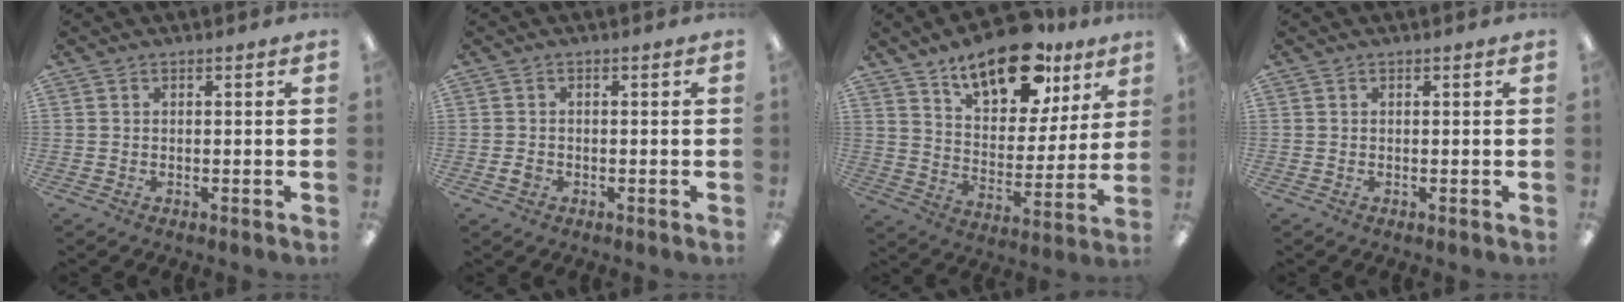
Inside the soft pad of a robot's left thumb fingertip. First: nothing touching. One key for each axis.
{"total": 1.6, "fx": -0.5, "fy": 1.4, "fz": 0.6, "tx": -0.009, "ty": 0.003, "tz": -0.010}
{"total": 18.5, "fx": 13.1, "fy": 8.6, "fz": 10.0, "tx": -0.144, "ty": -0.074, "tz": 0.222}
{"total": 0.0}